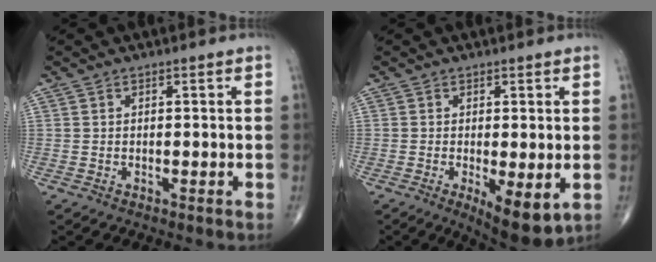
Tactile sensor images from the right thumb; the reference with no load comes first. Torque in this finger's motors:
{"motor_torque": [0.70, 1.18, 0.49, -0.61, 0.25]}